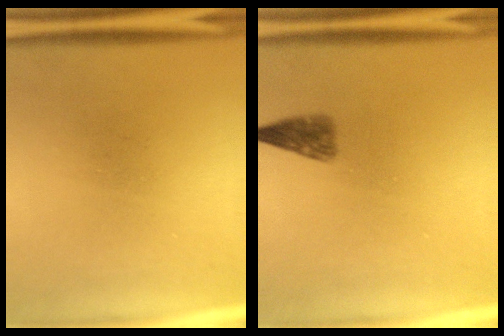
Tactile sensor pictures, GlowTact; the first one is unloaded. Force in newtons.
{"total": 2.5}